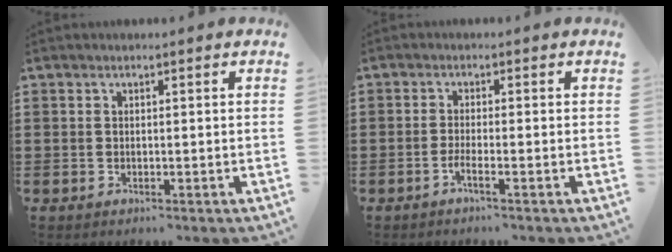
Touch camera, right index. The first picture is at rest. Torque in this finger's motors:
{"motor_torque": [0.00, 0.00, 0.06, 0.01]}